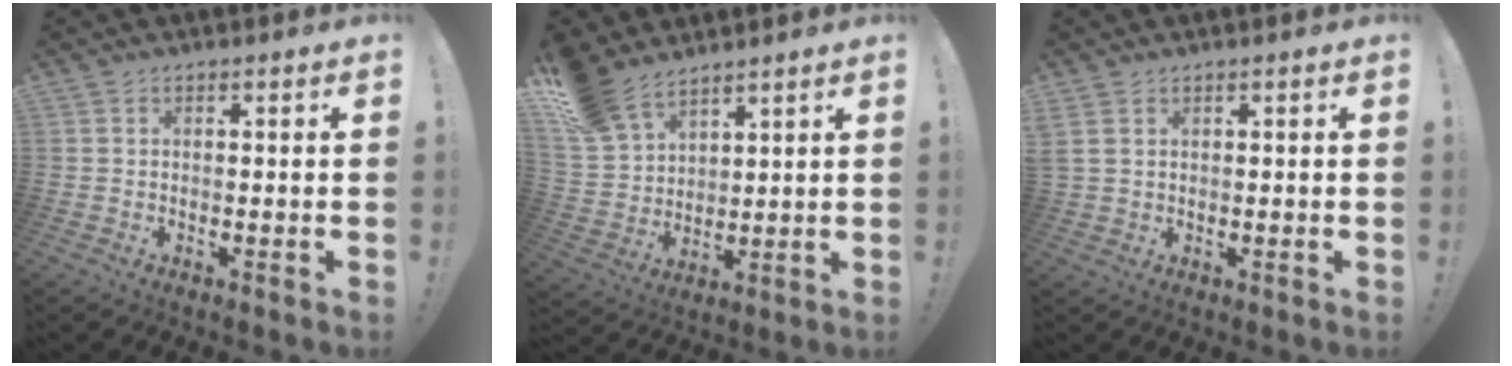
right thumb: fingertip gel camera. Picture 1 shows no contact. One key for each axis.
{"total": 11.9, "fx": 9.3, "fy": 6.2, "fz": 4.2, "tx": -0.085, "ty": -0.060, "tz": 0.183}
{"total": 2.9, "fx": 1.4, "fy": 1.7, "fz": 1.7, "tx": -0.041, "ty": 0.002, "tz": 0.031}